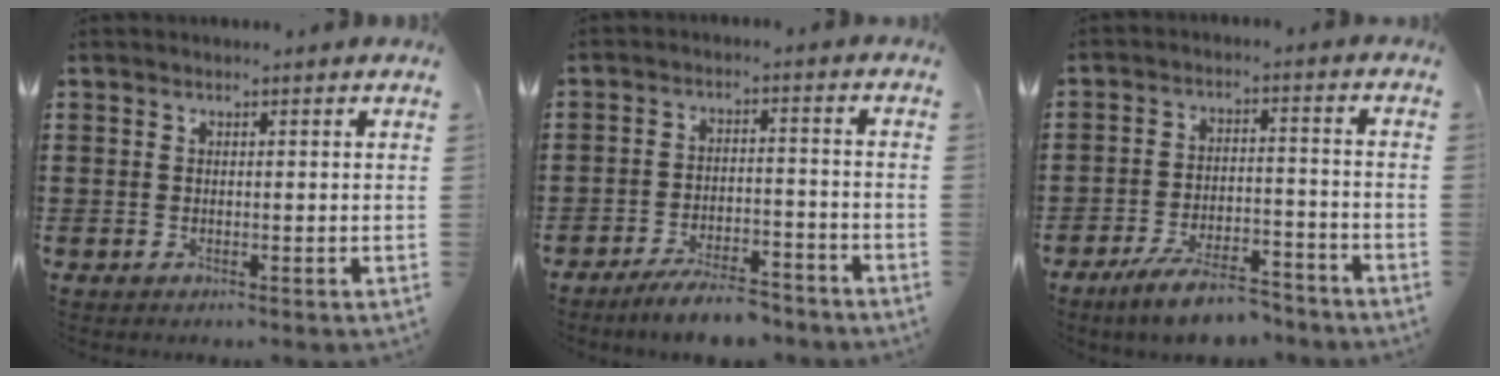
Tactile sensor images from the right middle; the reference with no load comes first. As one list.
[{"total": 6.0, "force": [-5.4, 0.7, 2.5], "torque": [-0.052, -0.005, -0.103]}, {"total": 7.9, "force": [-6.6, 1.3, 4.0], "torque": [-0.077, 0.005, -0.125]}]